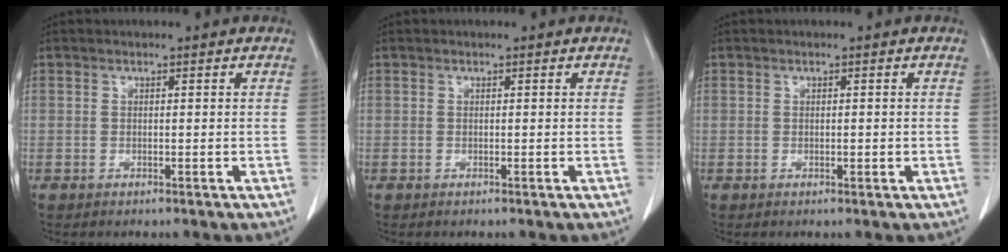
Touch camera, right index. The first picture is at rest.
{"total": 0.0}
{"total": 0.7, "force": [0.0, 0.5, 0.6], "torque": [-0.006, 0.000, 0.002]}